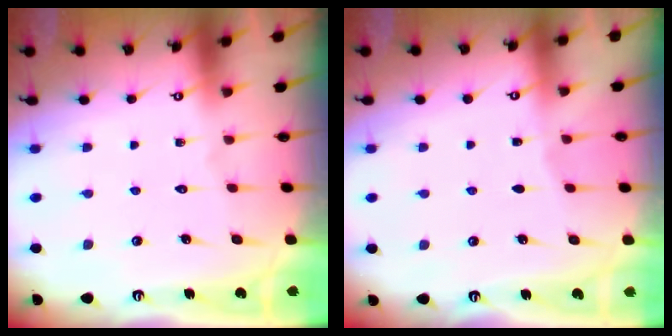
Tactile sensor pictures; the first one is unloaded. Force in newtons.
{"total": 1.5, "press": 1.4, "slide": 0.2}